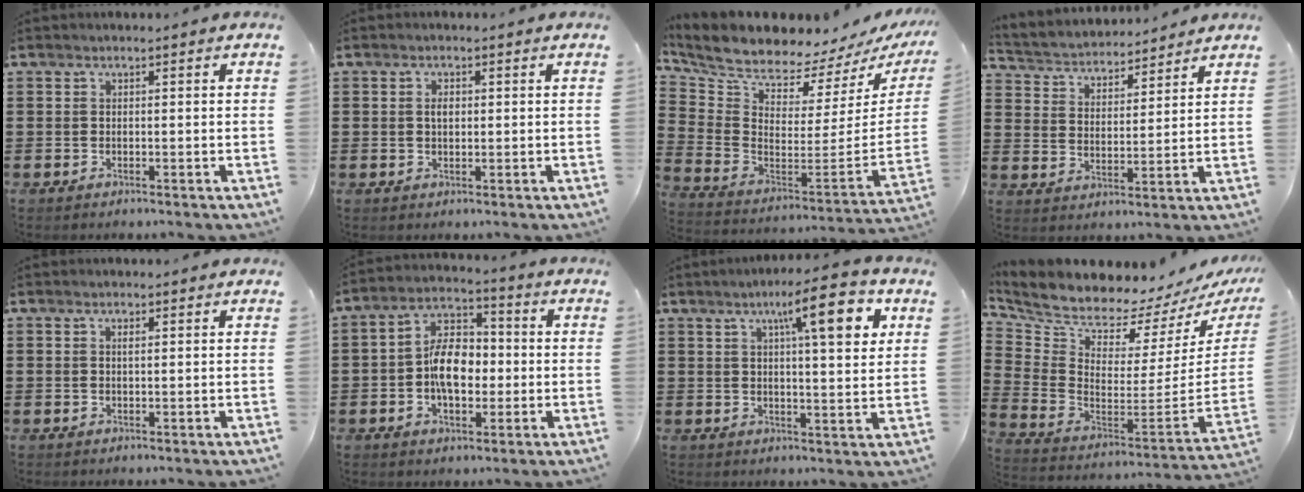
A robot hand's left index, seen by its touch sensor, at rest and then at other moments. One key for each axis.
{"total": 1.4, "fx": 0.2, "fy": 0.8, "fz": 1.1, "tx": -0.024, "ty": 0.005, "tz": 0.002}
{"total": 5.9, "fx": 5.7, "fy": 0.9, "fz": 1.4, "tx": -0.070, "ty": -0.073, "tz": 0.094}
{"total": 3.7, "fx": 3.6, "fy": 0.6, "fz": -0.2, "tx": -0.019, "ty": -0.025, "tz": 0.058}
{"total": 0.7, "fx": 0.4, "fy": 0.2, "fz": 0.6, "tx": -0.013, "ty": 0.000, "tz": 0.007}
{"total": 7.8, "fx": -1.1, "fy": 4.7, "fz": 6.2, "tx": -0.120, "ty": 0.007, "tz": -0.025}
{"total": 10.9, "fx": 5.2, "fy": 2.3, "fz": 9.3, "tx": -0.151, "ty": -0.003, "tz": 0.077}
{"total": 5.9, "fx": 5.8, "fy": 0.9, "fz": 0.8, "tx": -0.062, "ty": -0.075, "tz": 0.096}